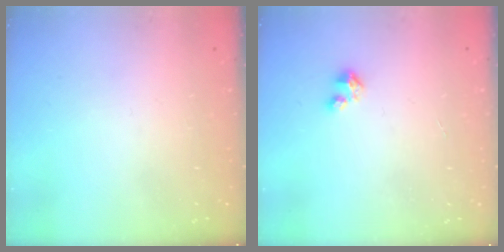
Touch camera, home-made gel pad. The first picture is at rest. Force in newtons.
{"total": 1.6, "press": 1.6, "slide": 0.2}